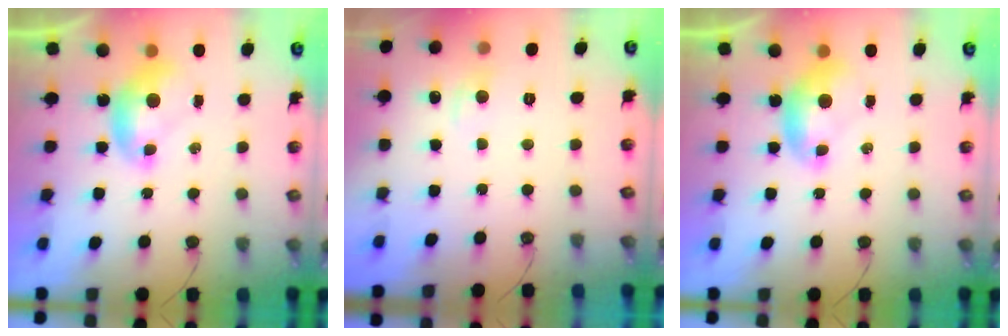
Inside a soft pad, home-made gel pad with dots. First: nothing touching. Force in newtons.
{"total": 1.1, "press": 0.7, "slide": 0.8}
{"total": 0.0}